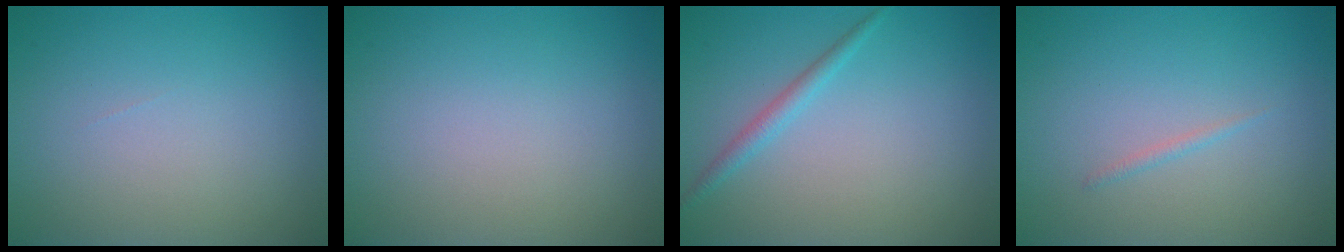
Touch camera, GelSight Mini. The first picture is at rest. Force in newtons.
{"total": 0.0}
{"total": 1.4, "press": 1.4, "slide": 0.0}
{"total": 0.5, "press": 0.5, "slide": 0.1}